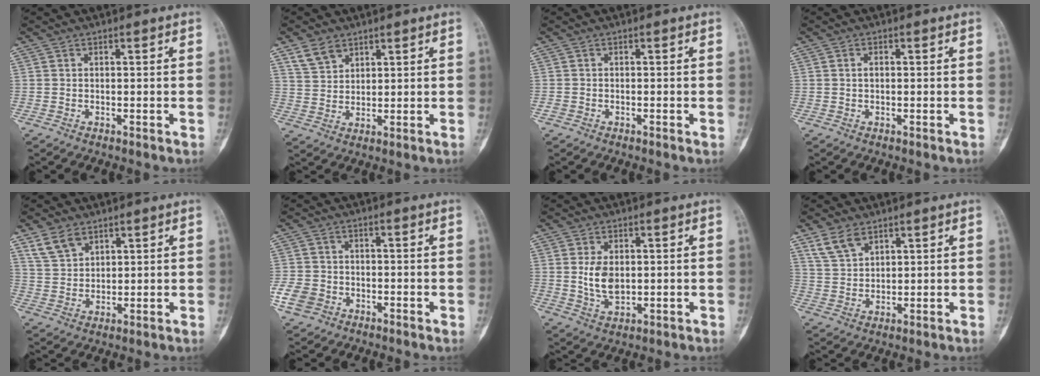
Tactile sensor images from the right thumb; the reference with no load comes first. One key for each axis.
{"total": 5.0, "fx": 3.4, "fy": 3.1, "fz": 1.8, "tx": -0.019, "ty": -0.015, "tz": 0.073}
{"total": 0.8, "fx": -0.4, "fy": 0.5, "fz": 0.4, "tx": -0.008, "ty": 0.000, "tz": -0.009}
{"total": 1.3, "fx": 0.2, "fy": 0.8, "fz": 1.0, "tx": -0.017, "ty": 0.004, "tz": 0.003}
{"total": 5.9, "fx": 3.9, "fy": 3.5, "fz": 2.6, "tx": -0.037, "ty": -0.016, "tz": 0.086}
{"total": 5.8, "fx": -2.6, "fy": 4.6, "fz": 2.4, "tx": -0.048, "ty": 0.013, "tz": -0.048}
{"total": 6.3, "fx": 0.6, "fy": 3.9, "fz": 4.9, "tx": -0.086, "ty": -0.009, "tz": 0.020}
{"total": 5.6, "fx": 3.8, "fy": 3.0, "fz": 2.7, "tx": -0.044, "ty": -0.015, "tz": 0.084}